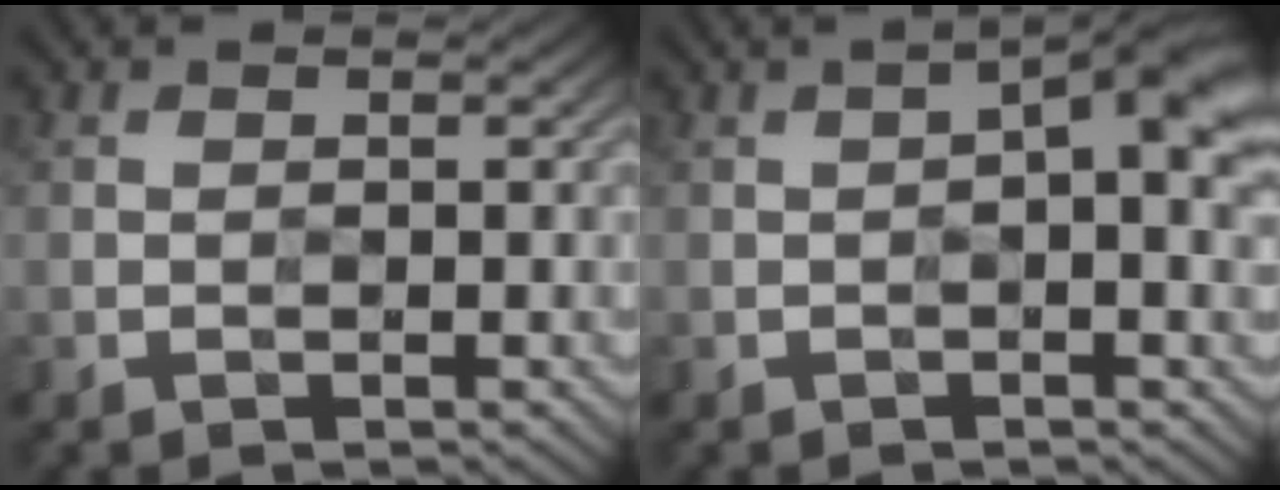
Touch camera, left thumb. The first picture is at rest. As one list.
[{"total": 4.2, "force": [0.4, 0.9, 4.1], "torque": [-0.064, 0.012, 0.002]}]